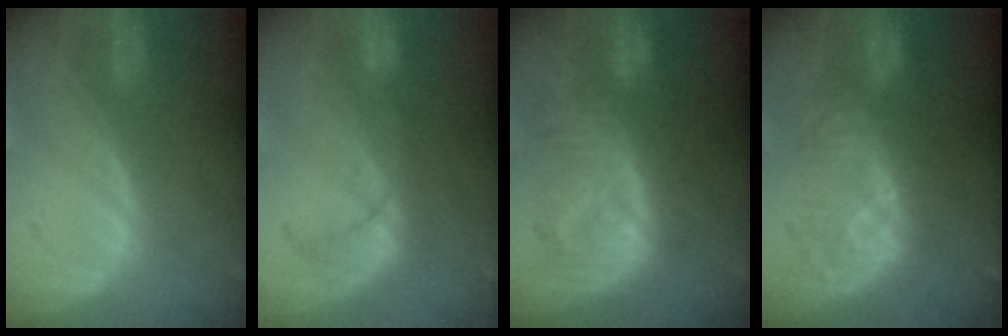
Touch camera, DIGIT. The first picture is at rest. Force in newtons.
{"total": 5.1, "press": 5.1, "slide": 0.7}
{"total": 9.8, "press": 9.8, "slide": 0.6}
{"total": 7.9, "press": 7.9, "slide": 0.5}